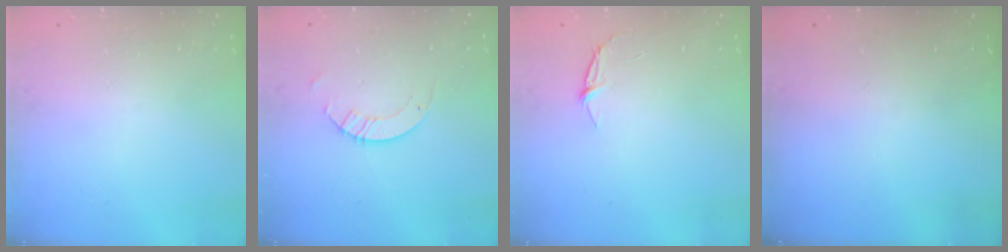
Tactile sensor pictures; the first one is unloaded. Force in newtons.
{"total": 3.2, "press": 3.2, "slide": 0.3}
{"total": 3.9, "press": 3.9, "slide": 0.4}
{"total": 0.0}